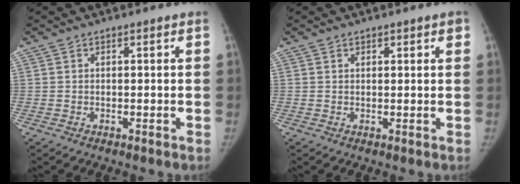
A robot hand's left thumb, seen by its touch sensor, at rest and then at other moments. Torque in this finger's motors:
{"motor_torque": [-0.17, -0.01, -0.32, 0.04, -0.05]}